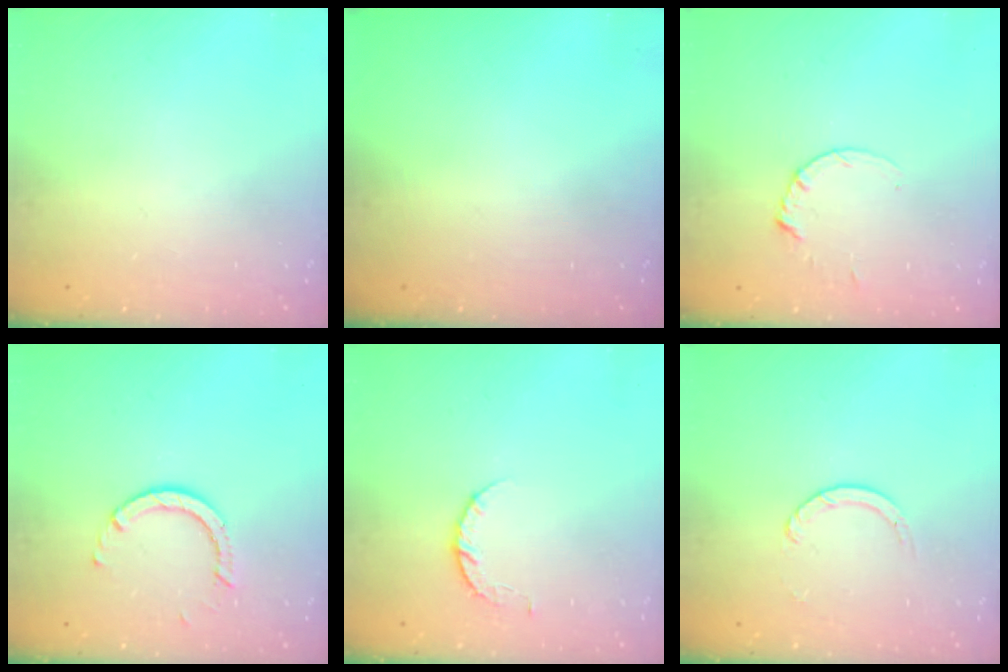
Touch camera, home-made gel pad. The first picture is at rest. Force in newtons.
{"total": 0.0}
{"total": 1.8, "press": 1.7, "slide": 0.2}
{"total": 3.1, "press": 3.1, "slide": 0.1}
{"total": 5.2, "press": 5.2, "slide": 0.8}
{"total": 2.7, "press": 2.7, "slide": 0.3}